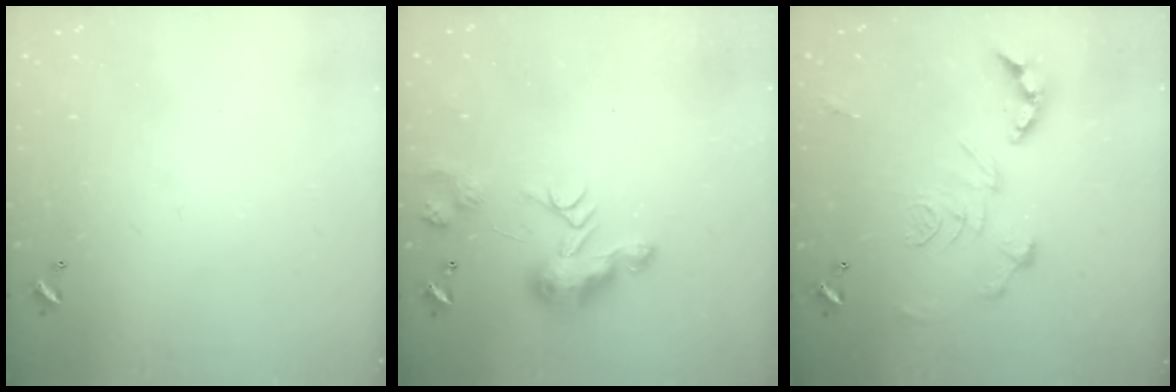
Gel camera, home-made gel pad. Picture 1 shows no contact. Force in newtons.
{"total": 8.7, "press": 8.6, "slide": 0.2}
{"total": 2.9, "press": 2.3, "slide": 1.7}